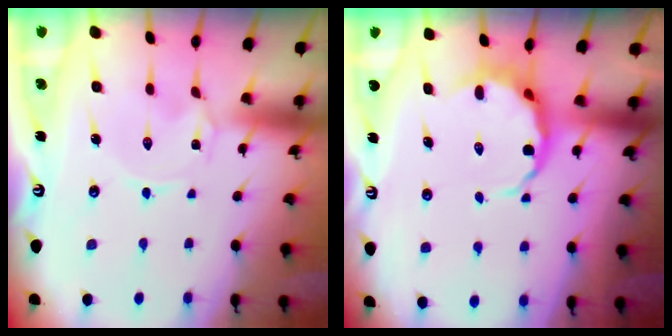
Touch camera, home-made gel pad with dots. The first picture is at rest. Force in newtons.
{"total": 5.0, "press": 4.5, "slide": 2.2}